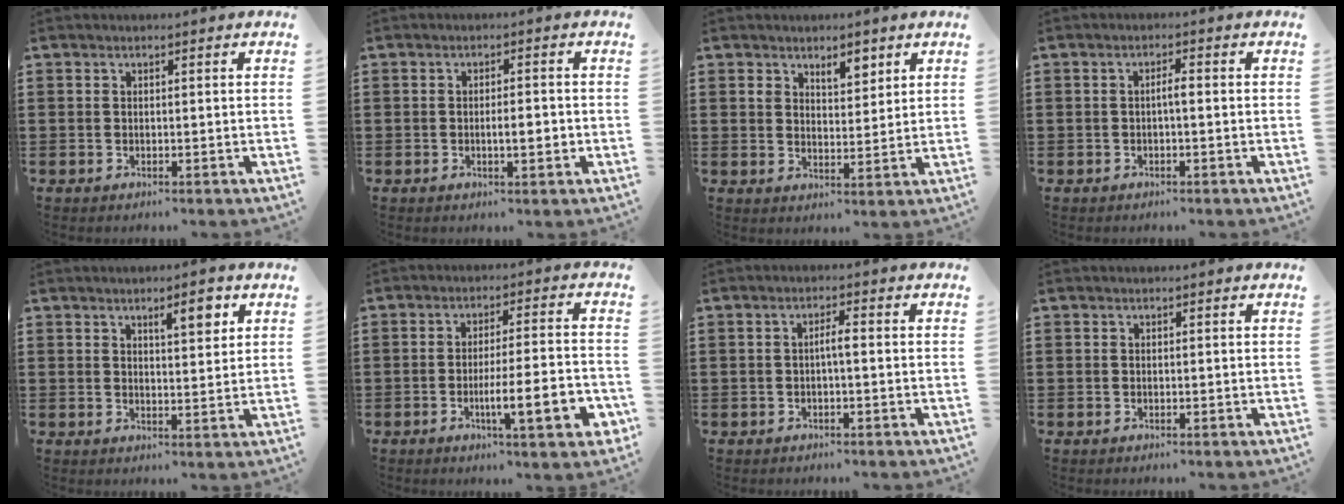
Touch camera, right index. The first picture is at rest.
{"total": 3.1, "force": [-0.6, 0.8, 2.9], "torque": [-0.051, 0.000, -0.010]}
{"total": 3.9, "force": [3.0, 1.8, 1.6], "torque": [-0.025, 0.002, 0.053]}
{"total": 1.6, "force": [-0.3, 0.3, 1.5], "torque": [-0.030, 0.002, -0.007]}
{"total": 4.2, "force": [2.3, 1.2, 3.3], "torque": [-0.046, -0.002, 0.032]}
{"total": 9.7, "force": [-3.1, 1.8, 9.0], "torque": [-0.137, -0.006, -0.049]}
{"total": 1.8, "force": [-0.4, 0.2, 1.8], "torque": [-0.035, 0.003, -0.008]}
{"total": 0.0}